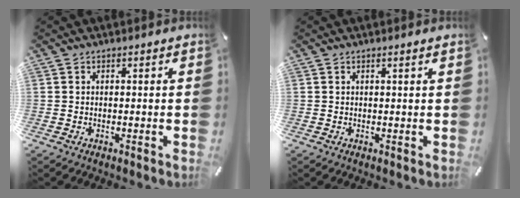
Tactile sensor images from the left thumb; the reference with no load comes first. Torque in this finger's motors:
{"motor_torque": [-0.29, -0.09, -0.09, 0.14, 0.07]}